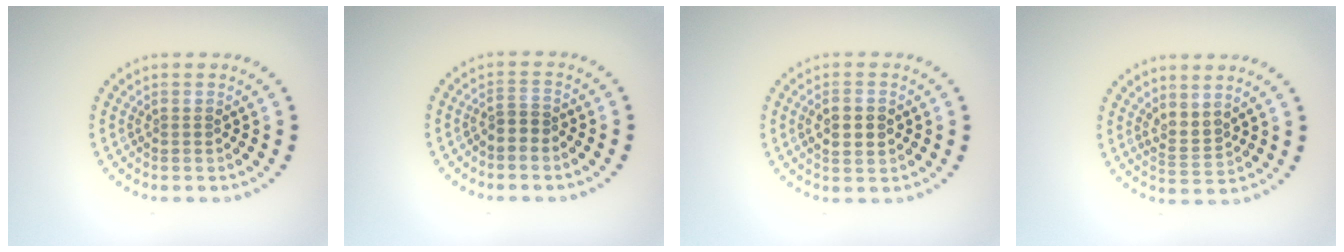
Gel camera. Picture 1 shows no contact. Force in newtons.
{"total": 1.6, "press": 1.3, "slide": 0.9}
{"total": 2.4, "press": 2.4, "slide": 0.1}
{"total": 2.0, "press": 1.6, "slide": 1.2}